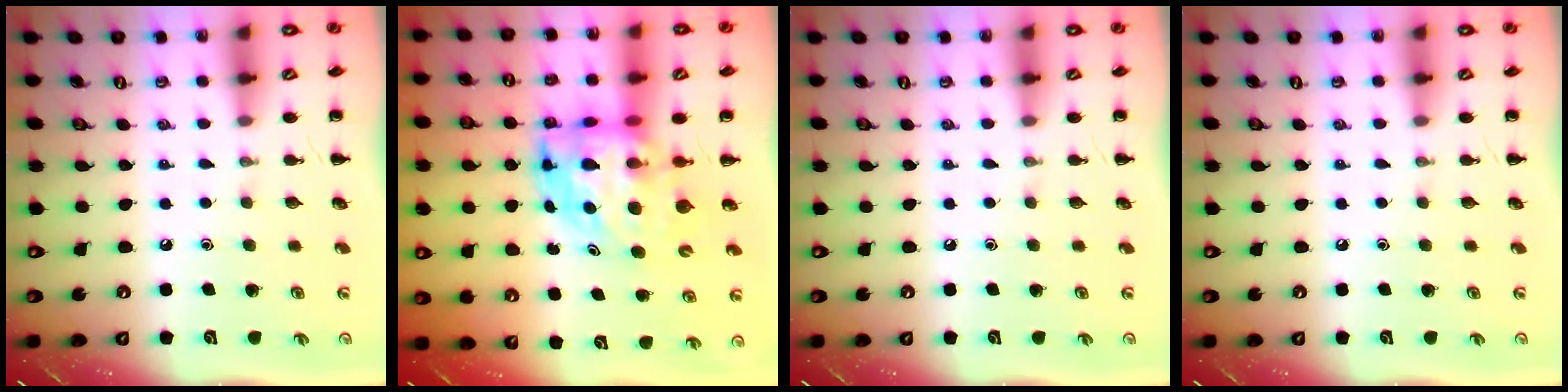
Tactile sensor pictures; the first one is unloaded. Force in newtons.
{"total": 8.4, "press": 8.1, "slide": 2.2}
{"total": 0.0}
{"total": 0.0}